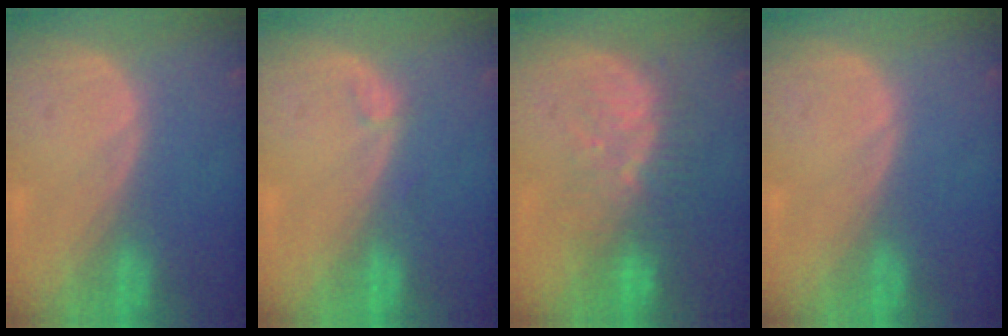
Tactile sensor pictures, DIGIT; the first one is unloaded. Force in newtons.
{"total": 0.8, "press": 0.7, "slide": 0.1}
{"total": 8.3, "press": 7.7, "slide": 3.1}
{"total": 0.0}